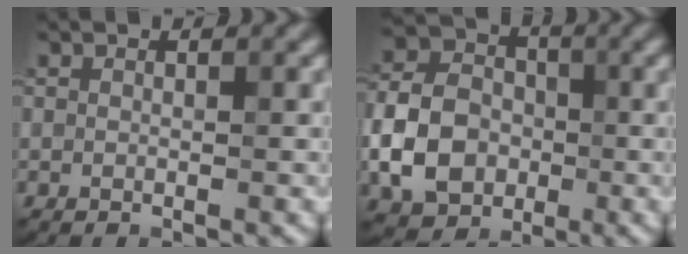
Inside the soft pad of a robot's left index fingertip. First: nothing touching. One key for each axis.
{"total": 6.9, "fx": -1.8, "fy": 5.4, "fz": 3.9, "tx": -0.085, "ty": 0.009, "tz": -0.042}